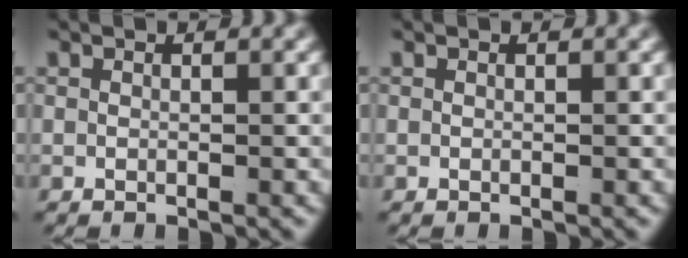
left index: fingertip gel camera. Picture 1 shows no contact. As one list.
[{"total": 0.0}]